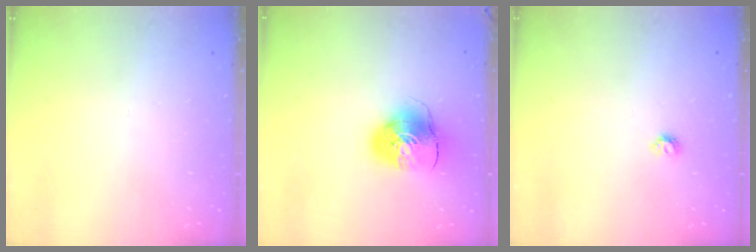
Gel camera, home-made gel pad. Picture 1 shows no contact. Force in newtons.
{"total": 10.2, "press": 10.1, "slide": 1.4}
{"total": 3.9, "press": 3.8, "slide": 0.7}